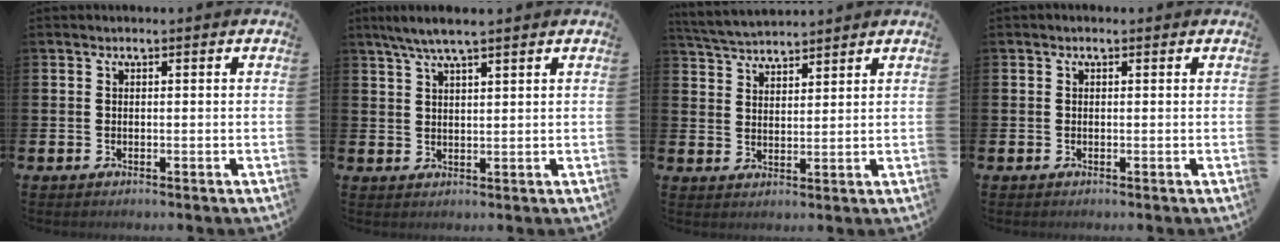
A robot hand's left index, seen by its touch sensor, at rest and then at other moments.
{"total": 4.6, "force": [3.8, 0.5, 2.5], "torque": [-0.055, -0.004, 0.069]}
{"total": 4.3, "force": [4.3, 0.5, 0.3], "torque": [-0.028, -0.019, 0.078]}
{"total": 0.0}